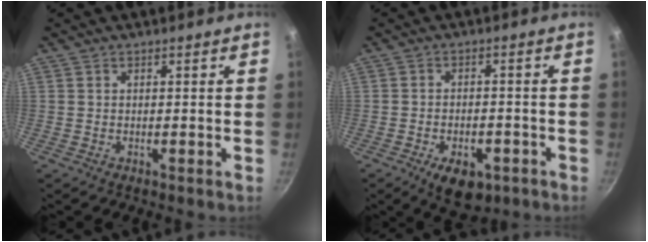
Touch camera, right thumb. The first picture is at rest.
{"total": 8.4, "force": [-4.1, 4.6, 5.7], "torque": [-0.064, 0.014, -0.051]}